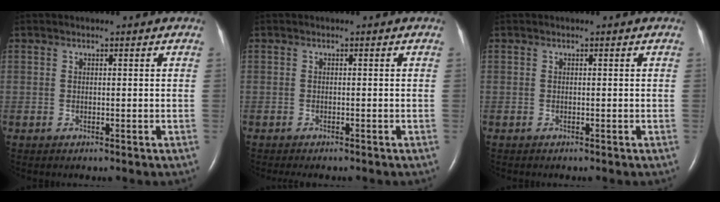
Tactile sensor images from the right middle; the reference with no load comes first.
{"total": 2.9, "force": [-2.5, 0.6, 1.3], "torque": [-0.015, -0.006, -0.029]}
{"total": 0.0}